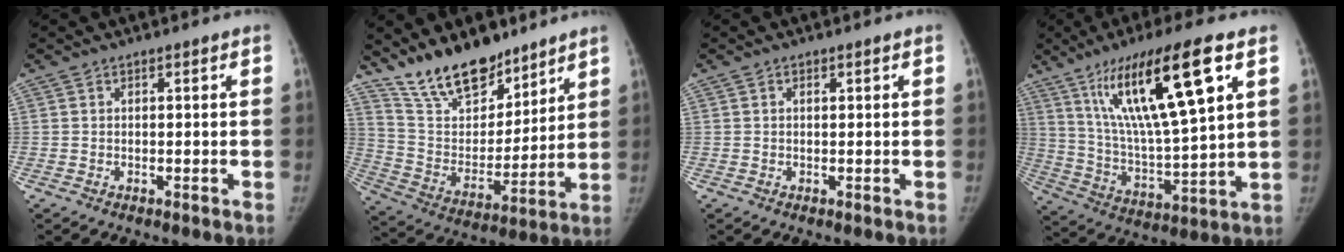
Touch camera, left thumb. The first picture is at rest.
{"total": 16.9, "force": [13.5, 7.3, 7.1], "torque": [-0.075, -0.080, 0.245]}
{"total": 0.6, "force": [0.2, 0.3, 0.5], "torque": [-0.008, 0.000, 0.003]}
{"total": 21.7, "force": [9.9, 4.1, 18.8], "torque": [-0.324, -0.033, 0.178]}